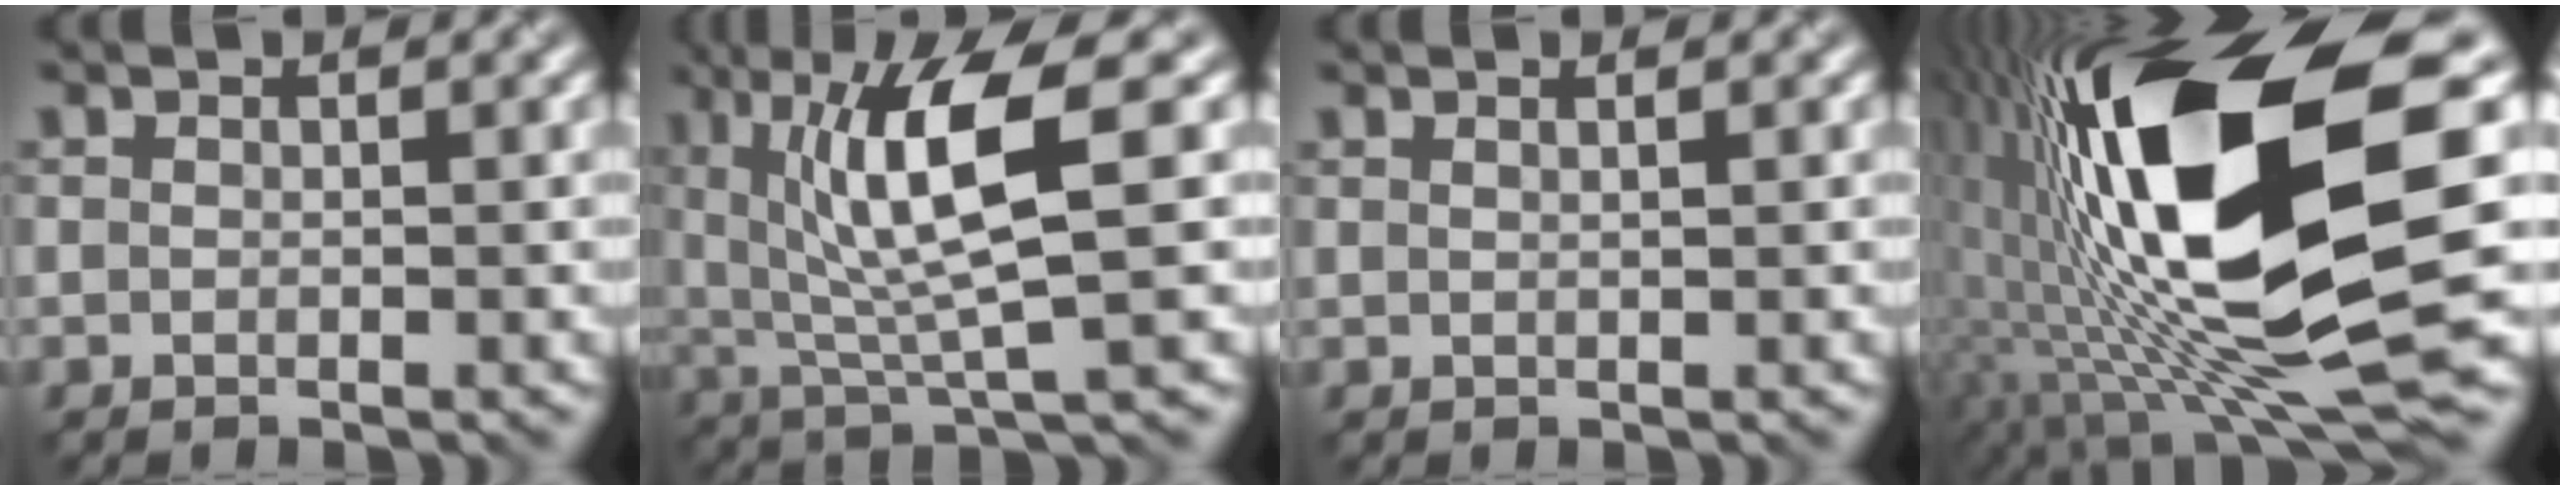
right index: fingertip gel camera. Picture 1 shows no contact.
{"total": 8.8, "force": [2.4, 2.1, 8.3], "torque": [-0.140, -0.006, 0.044]}
{"total": 1.4, "force": [0.7, 0.6, 1.0], "torque": [-0.003, -0.001, 0.000]}
{"total": 17.9, "force": [0.7, 5.3, 17.1], "torque": [-0.302, 0.000, 0.007]}